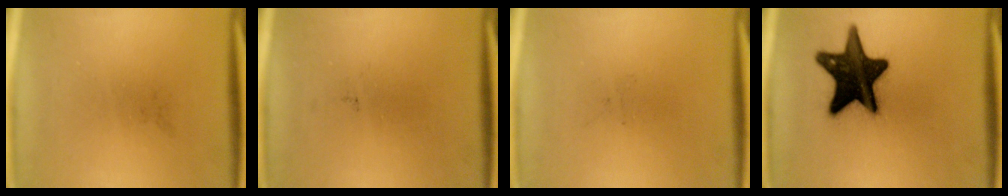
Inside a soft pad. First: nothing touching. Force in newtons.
{"total": 0.0}
{"total": 0.0}
{"total": 17.7}